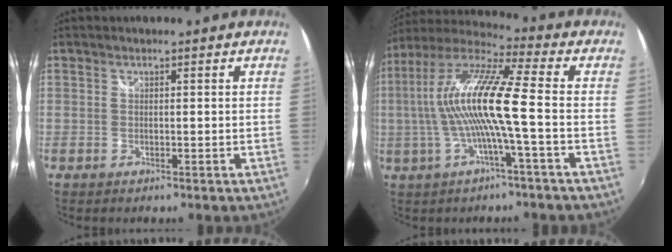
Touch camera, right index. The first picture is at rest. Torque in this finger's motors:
{"motor_torque": [1.62, -0.52, 1.05, 0.21]}